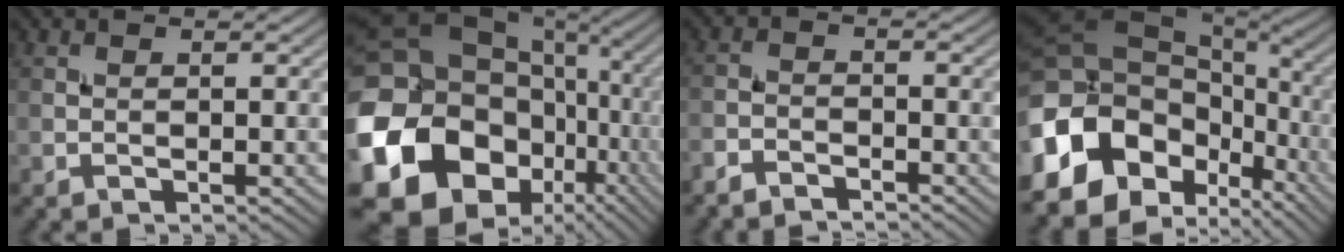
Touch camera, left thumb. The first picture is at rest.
{"total": 19.9, "force": [-4.0, 16.1, 10.9], "torque": [-0.280, -0.038, -0.048]}
{"total": 3.3, "force": [-3.1, 0.9, 0.8], "torque": [-0.014, -0.004, -0.066]}
{"total": 18.3, "force": [-4.8, 12.8, 12.1], "torque": [-0.267, -0.018, -0.074]}